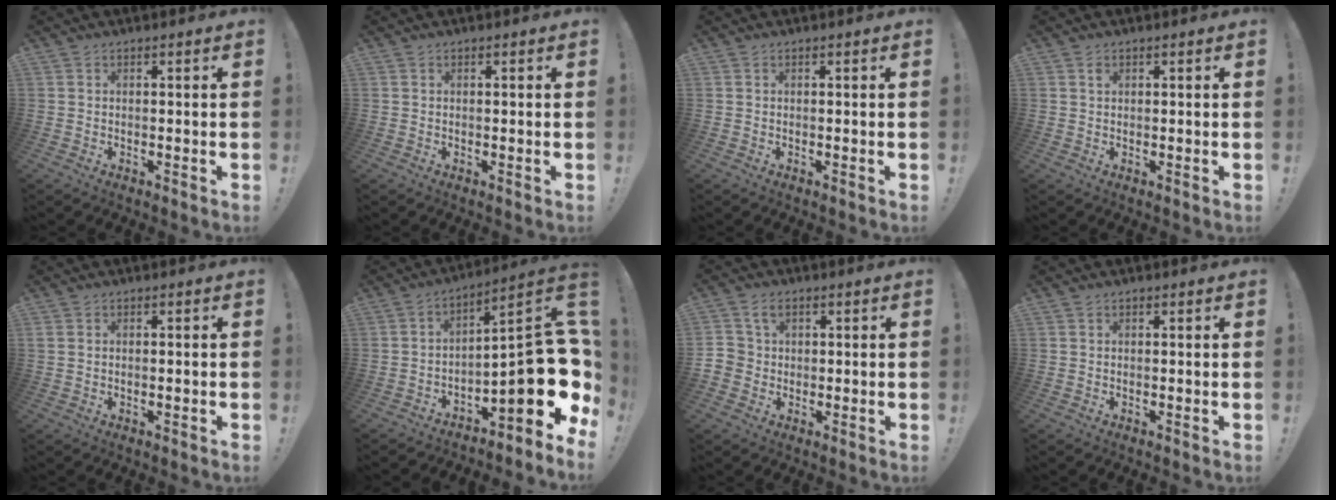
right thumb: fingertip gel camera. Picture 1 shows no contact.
{"total": 0.0}
{"total": 0.0}
{"total": 0.9, "force": [0.4, 0.6, 0.5], "torque": [-0.004, -0.001, 0.007]}
{"total": 0.6, "force": [0.2, 0.5, 0.4], "torque": [-0.006, 0.004, 0.004]}
{"total": 19.2, "force": [-3.5, 6.2, 17.8], "torque": [-0.248, 0.010, -0.048]}
{"total": 4.8, "force": [1.4, 4.1, 2.0], "torque": [-0.040, 0.005, 0.029]}
{"total": 0.0}